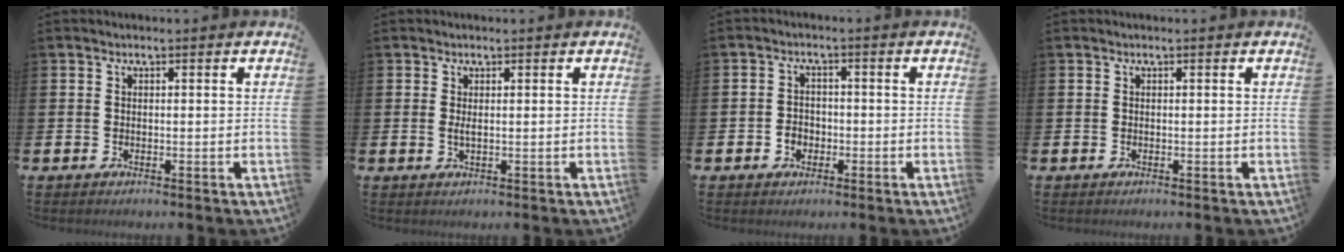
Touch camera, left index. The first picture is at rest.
{"total": 0.9, "force": [0.2, 0.2, 0.9], "torque": [-0.011, -0.001, 0.002]}
{"total": 2.3, "force": [-0.9, 1.9, 0.8], "torque": [-0.012, 0.001, -0.022]}
{"total": 0.0}